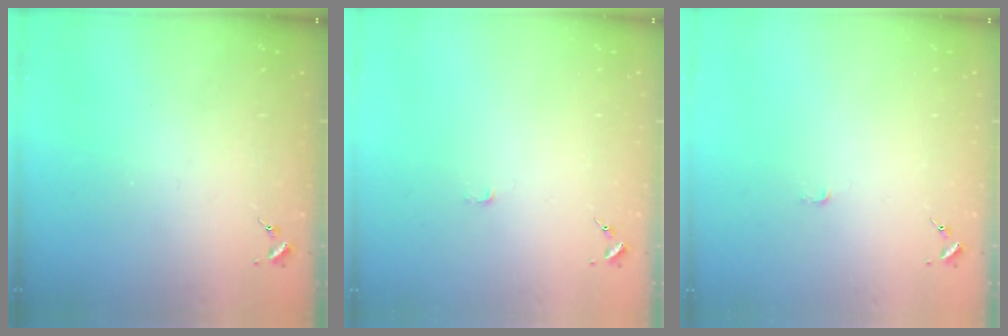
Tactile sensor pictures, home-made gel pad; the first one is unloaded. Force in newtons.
{"total": 2.7, "press": 2.7, "slide": 0.3}
{"total": 2.7, "press": 2.7, "slide": 0.3}